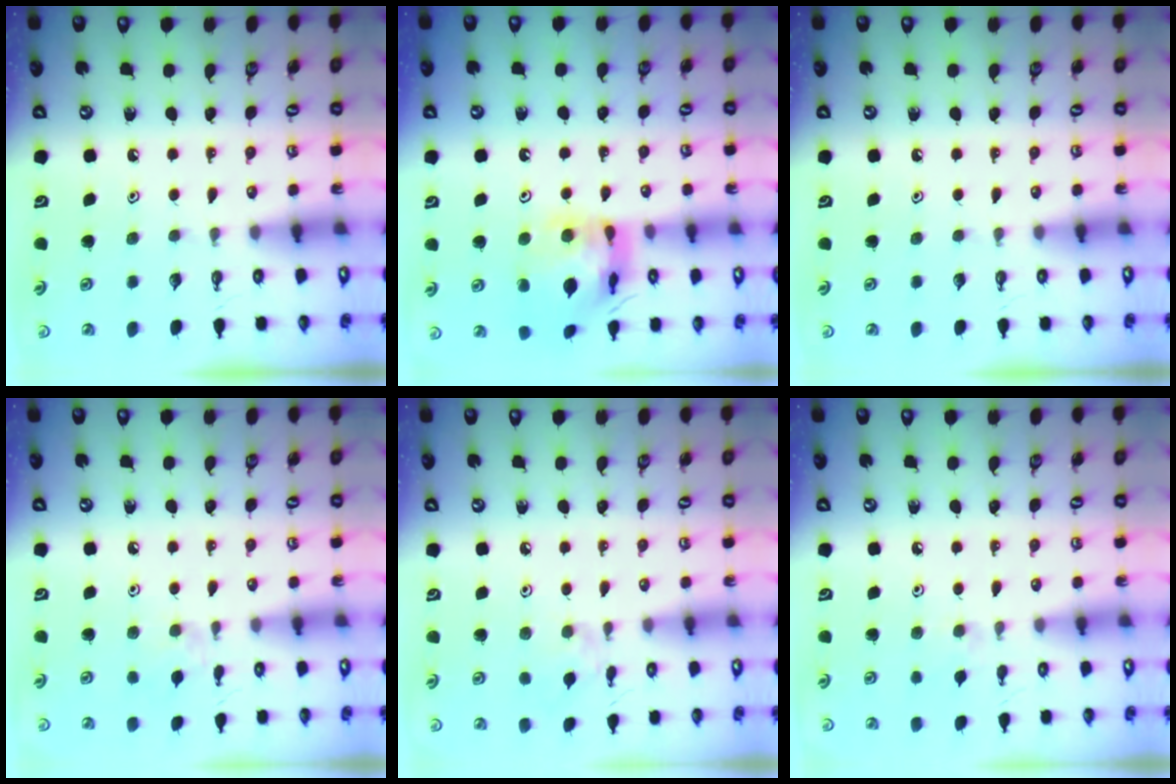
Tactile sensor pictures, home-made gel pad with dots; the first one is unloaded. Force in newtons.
{"total": 13.5, "press": 13.4, "slide": 1.5}
{"total": 0.0}
{"total": 5.0, "press": 4.9, "slide": 0.8}
{"total": 2.8, "press": 2.7, "slide": 0.6}
{"total": 3.8, "press": 3.7, "slide": 0.8}